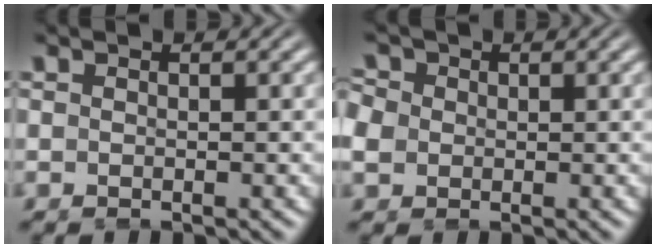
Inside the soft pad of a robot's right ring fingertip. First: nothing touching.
{"total": 4.2, "force": [0.4, 3.8, 1.8], "torque": [-0.051, -0.006, 0.005]}